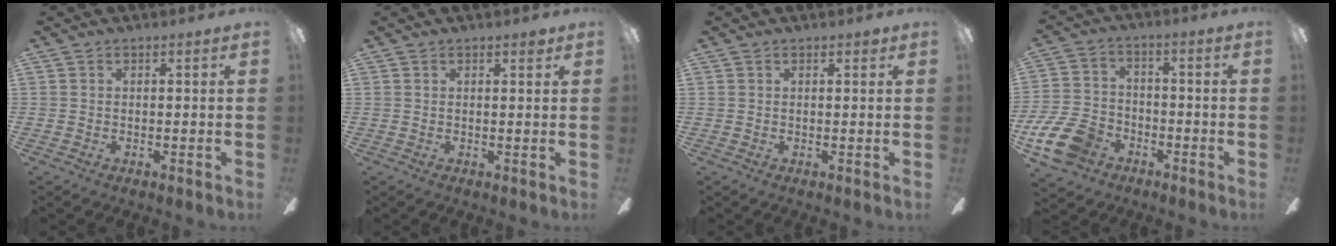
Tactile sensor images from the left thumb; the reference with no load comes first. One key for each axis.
{"total": 1.6, "fx": 1.1, "fy": 0.4, "fz": 1.0, "tx": -0.014, "ty": -0.002, "tz": 0.018}
{"total": 1.2, "fx": 0.8, "fy": 0.4, "fz": 0.8, "tx": -0.009, "ty": -0.001, "tz": 0.012}
{"total": 12.6, "fx": -6.6, "fy": 8.5, "fz": 6.5, "tx": -0.152, "ty": 0.043, "tz": -0.124}